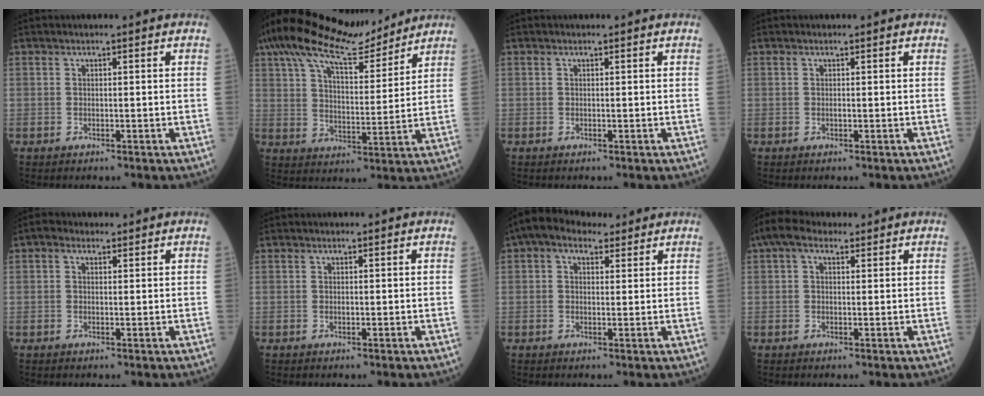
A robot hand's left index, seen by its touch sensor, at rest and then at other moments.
{"total": 14.9, "force": [12.8, 3.1, 6.9], "torque": [-0.128, 0.017, 0.211]}
{"total": 0.0}
{"total": 0.0}
{"total": 1.4, "force": [0.8, 1.0, 0.7], "torque": [-0.016, 0.013, 0.011]}
{"total": 0.0}
{"total": 5.5, "force": [3.5, 3.2, 2.8], "torque": [-0.058, 0.038, 0.061]}
{"total": 4.7, "force": [2.7, 2.5, 2.9], "torque": [-0.066, 0.038, 0.051]}